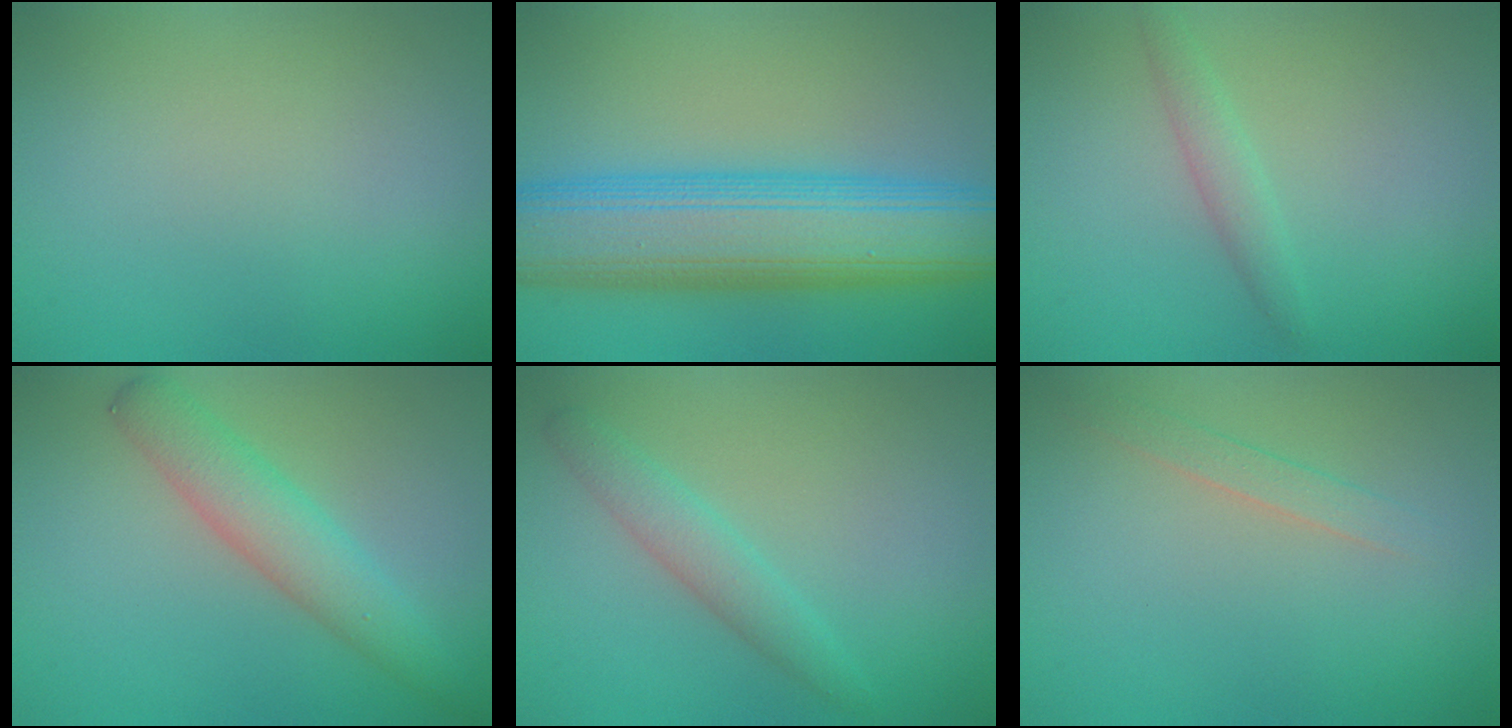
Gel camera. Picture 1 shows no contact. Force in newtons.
{"total": 11.4, "press": 11.4, "slide": 0.1}
{"total": 1.7, "press": 1.7, "slide": 0.1}
{"total": 4.3, "press": 4.3, "slide": 0.2}
{"total": 2.5, "press": 2.5, "slide": 0.1}
{"total": 1.3, "press": 1.3, "slide": 0.1}